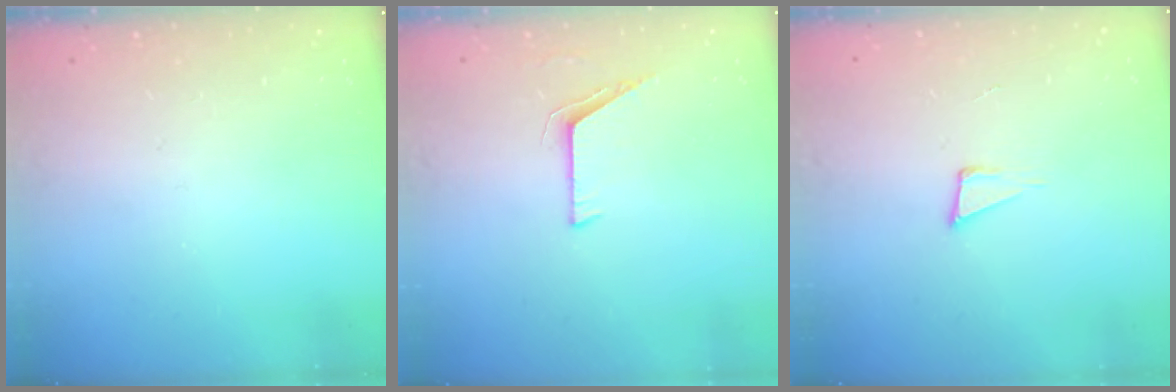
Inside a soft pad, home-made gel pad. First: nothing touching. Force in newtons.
{"total": 6.1, "press": 6.0, "slide": 0.6}
{"total": 3.9, "press": 2.4, "slide": 3.1}